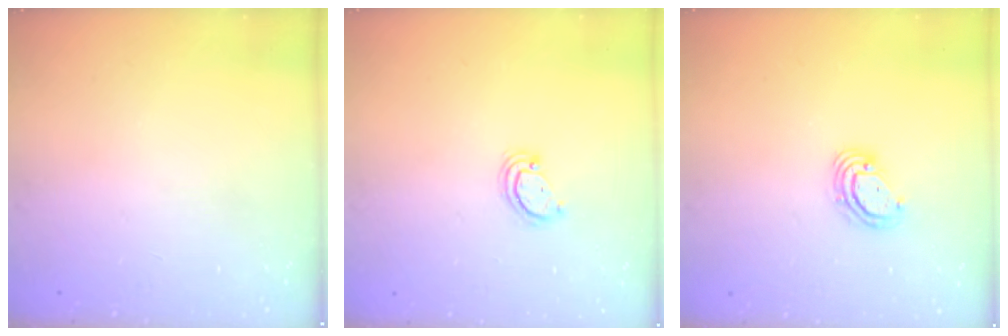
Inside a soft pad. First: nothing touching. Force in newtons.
{"total": 3.2, "press": 3.2, "slide": 0.3}
{"total": 4.1, "press": 4.1, "slide": 0.4}